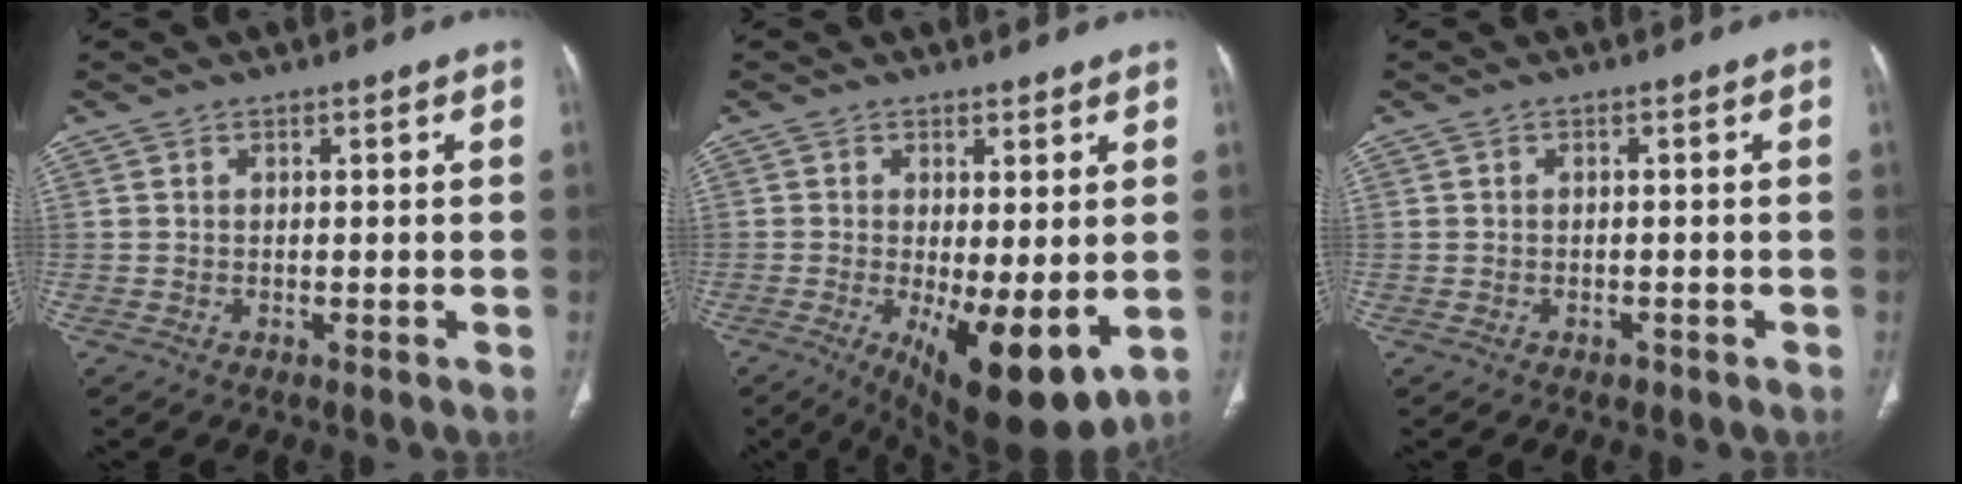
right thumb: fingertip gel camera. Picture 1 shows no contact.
{"total": 12.7, "force": [-2.9, 4.4, 11.6], "torque": [-0.171, -0.028, -0.028]}
{"total": 1.0, "force": [-0.6, 0.6, 0.4], "torque": [-0.005, 0.001, -0.009]}